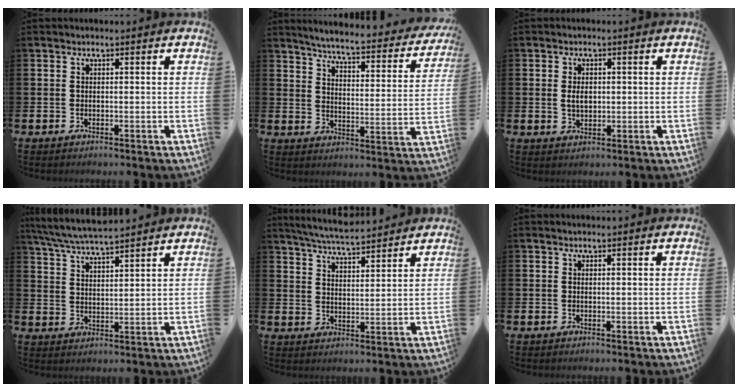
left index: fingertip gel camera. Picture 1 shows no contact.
{"total": 5.1, "force": [4.7, 0.1, 2.0], "torque": [-0.058, -0.045, 0.072]}
{"total": 2.6, "force": [0.3, 1.6, 2.0], "torque": [-0.022, -0.001, 0.001]}
{"total": 6.1, "force": [5.8, 0.4, 1.7], "torque": [-0.056, -0.026, 0.105]}
{"total": 6.2, "force": [6.0, 0.3, 1.3], "torque": [-0.049, -0.029, 0.109]}
{"total": 0.0}